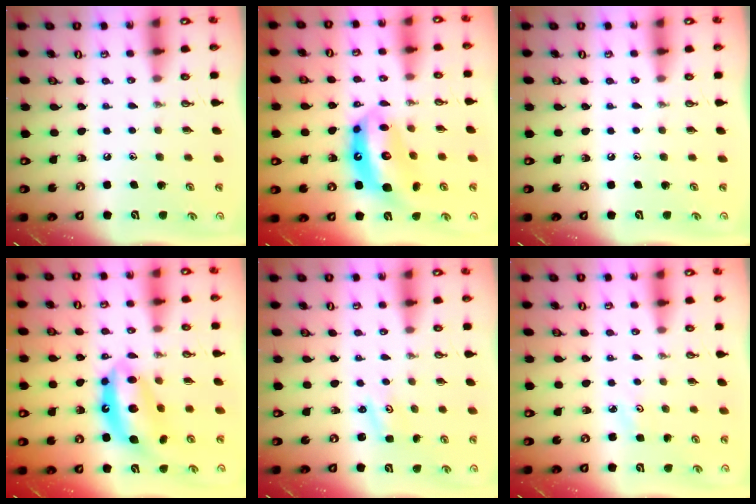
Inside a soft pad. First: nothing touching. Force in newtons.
{"total": 14.1, "press": 14.0, "slide": 1.7}
{"total": 0.0}
{"total": 13.1, "press": 13.1, "slide": 0.9}
{"total": 1.5, "press": 1.4, "slide": 0.2}
{"total": 2.1, "press": 2.1, "slide": 0.3}